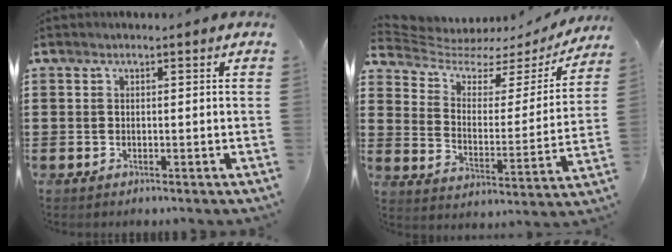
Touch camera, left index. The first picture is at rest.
{"total": 5.2, "force": [4.4, 1.9, 1.8], "torque": [-0.063, -0.029, 0.073]}